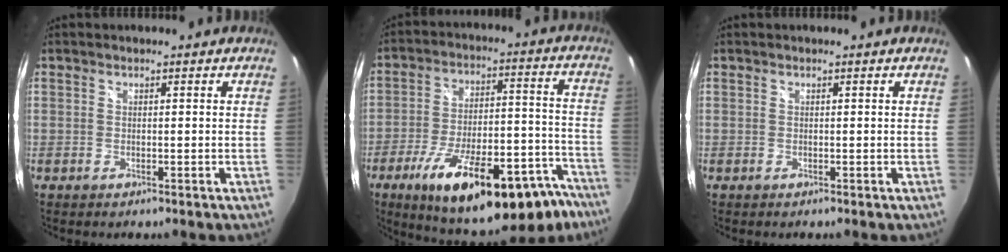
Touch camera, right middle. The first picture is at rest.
{"total": 28.3, "force": [-19.8, 9.0, 18.2], "torque": [-0.269, -0.002, -0.270]}
{"total": 0.0}